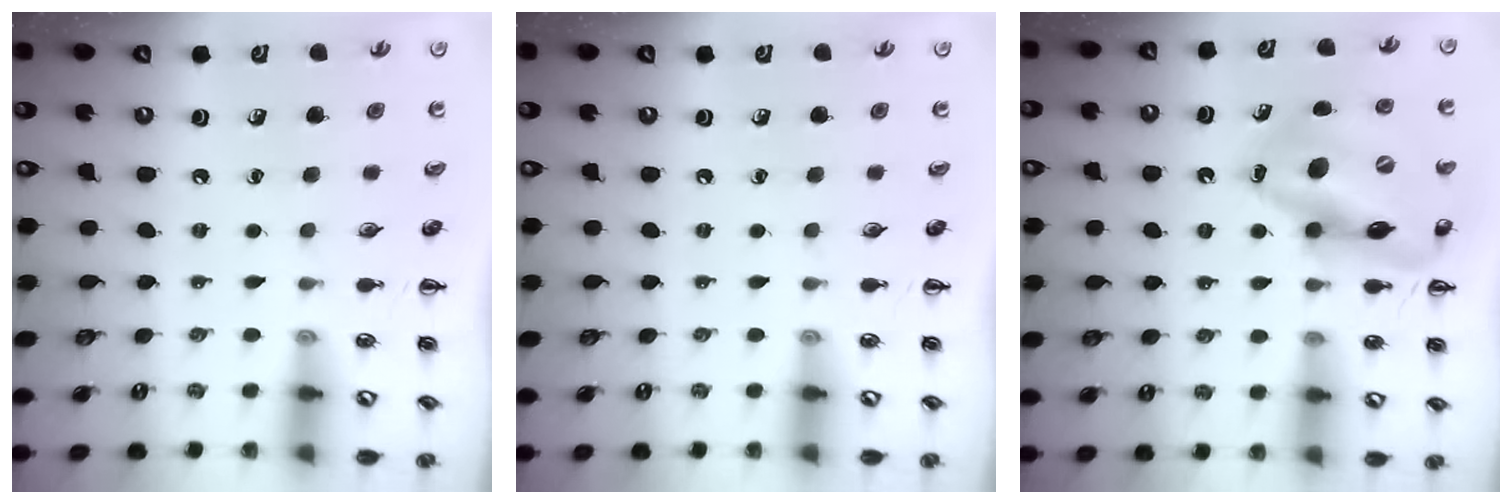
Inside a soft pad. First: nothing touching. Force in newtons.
{"total": 0.0}
{"total": 17.9, "press": 17.6, "slide": 3.5}